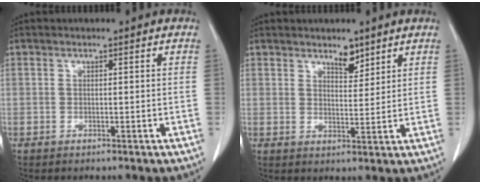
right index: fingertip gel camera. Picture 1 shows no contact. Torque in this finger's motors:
{"motor_torque": [0.05, 0.14, -0.01, 0.00]}